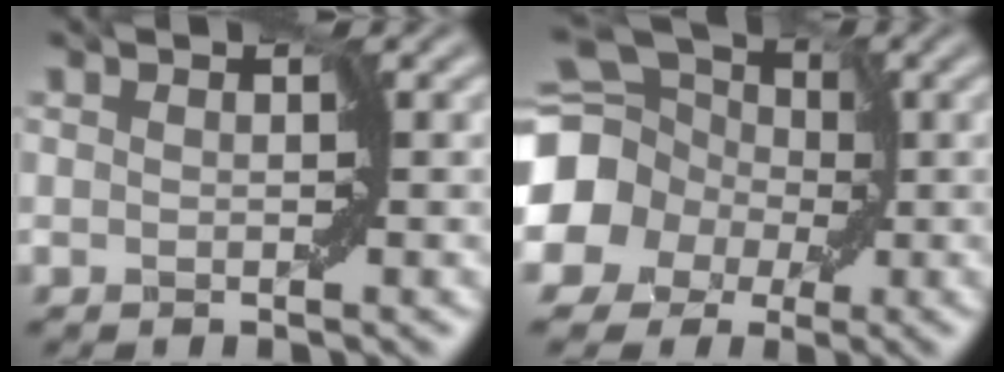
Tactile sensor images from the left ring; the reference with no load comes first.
{"total": 13.9, "force": [-1.8, 12.3, 6.1], "torque": [-0.139, -0.007, -0.062]}